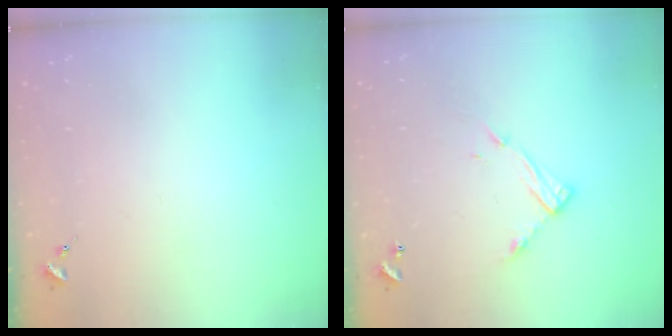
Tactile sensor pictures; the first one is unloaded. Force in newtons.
{"total": 10.0, "press": 9.9, "slide": 0.5}